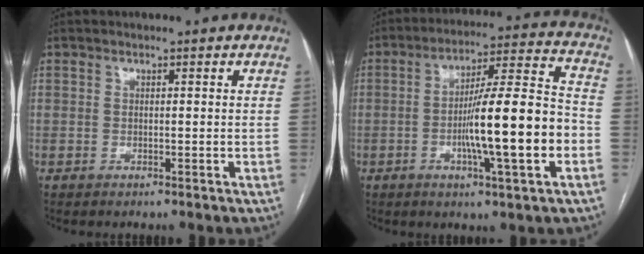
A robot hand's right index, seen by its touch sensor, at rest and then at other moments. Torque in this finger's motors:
{"motor_torque": [2.14, 0.00, 1.05, 0.21]}